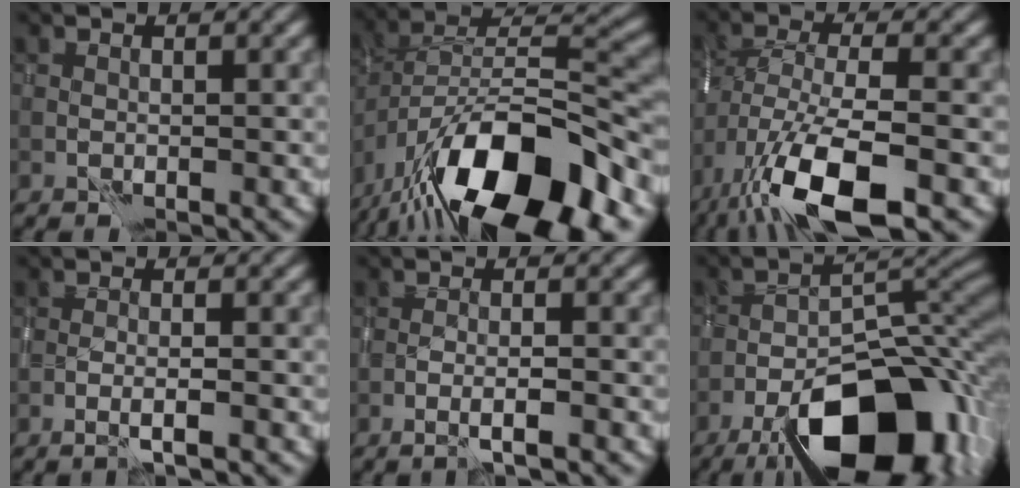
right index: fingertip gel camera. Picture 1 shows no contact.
{"total": 15.3, "force": [-9.3, 6.1, 10.4], "torque": [-0.172, -0.007, -0.159]}
{"total": 10.7, "force": [-5.9, 3.4, 8.3], "torque": [-0.171, -0.016, -0.113]}
{"total": 1.3, "force": [-0.7, -0.3, 1.0], "torque": [-0.007, 0.003, -0.017]}
{"total": 1.5, "force": [-1.0, -0.3, 1.2], "torque": [-0.010, 0.007, -0.021]}
{"total": 15.2, "force": [-9.2, 6.2, 10.3], "torque": [-0.151, -0.004, -0.152]}